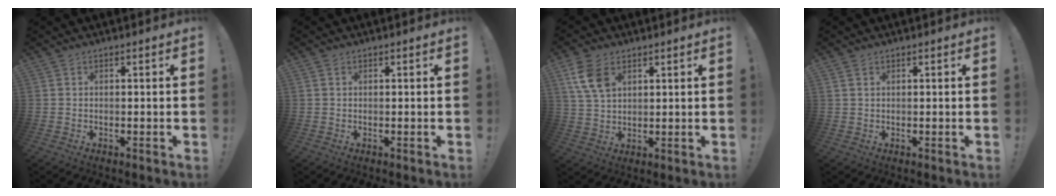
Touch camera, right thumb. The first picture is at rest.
{"total": 0.7, "force": [0.3, 0.7, 0.1], "torque": [0.005, -0.001, 0.005]}
{"total": 9.3, "force": [4.2, 6.0, 5.7], "torque": [-0.106, -0.004, 0.084]}
{"total": 1.4, "force": [0.8, 0.9, 0.7], "torque": [-0.015, 0.002, 0.017]}